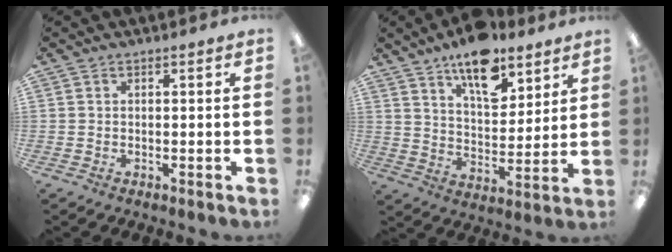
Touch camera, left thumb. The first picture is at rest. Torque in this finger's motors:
{"motor_torque": [0.44, 0.46, 1.44, -1.33, 0.19]}